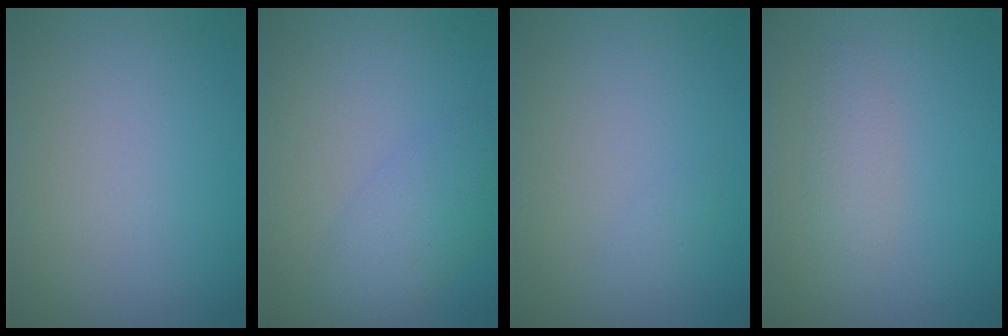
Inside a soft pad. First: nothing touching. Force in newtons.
{"total": 3.2, "press": 3.2, "slide": 0.2}
{"total": 0.5, "press": 0.5, "slide": 0.0}
{"total": 1.7, "press": 1.7, "slide": 0.1}